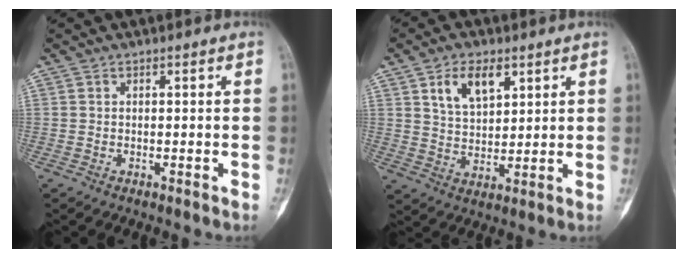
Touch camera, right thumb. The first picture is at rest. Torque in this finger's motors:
{"motor_torque": [0.02, 0.14, 0.30, -0.22, 0.05]}